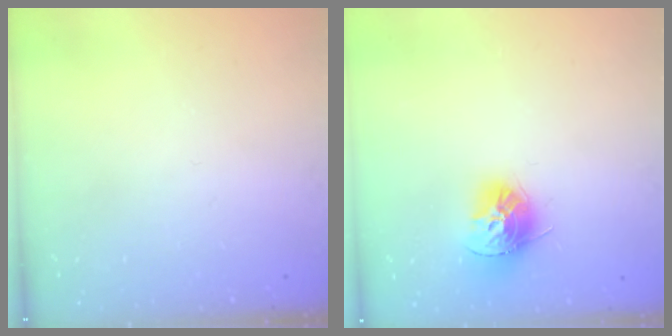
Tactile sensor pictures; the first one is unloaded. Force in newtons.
{"total": 12.6, "press": 12.5, "slide": 1.2}